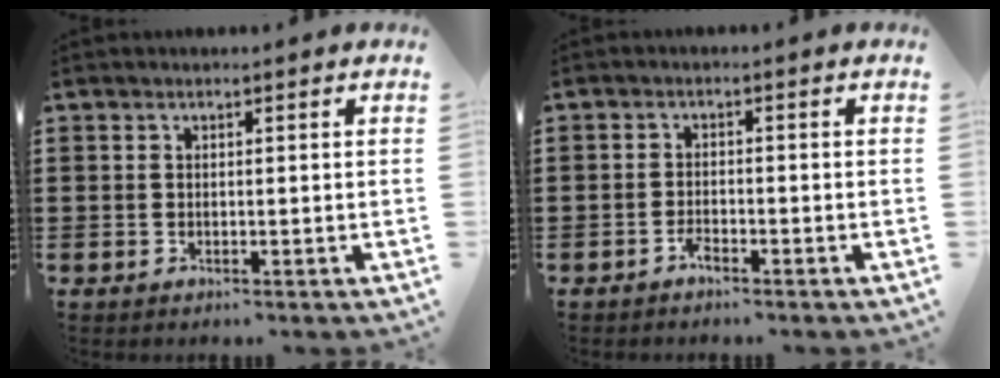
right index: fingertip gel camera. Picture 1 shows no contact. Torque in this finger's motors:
{"motor_torque": [0.14, -0.03, 0.00, 0.00]}